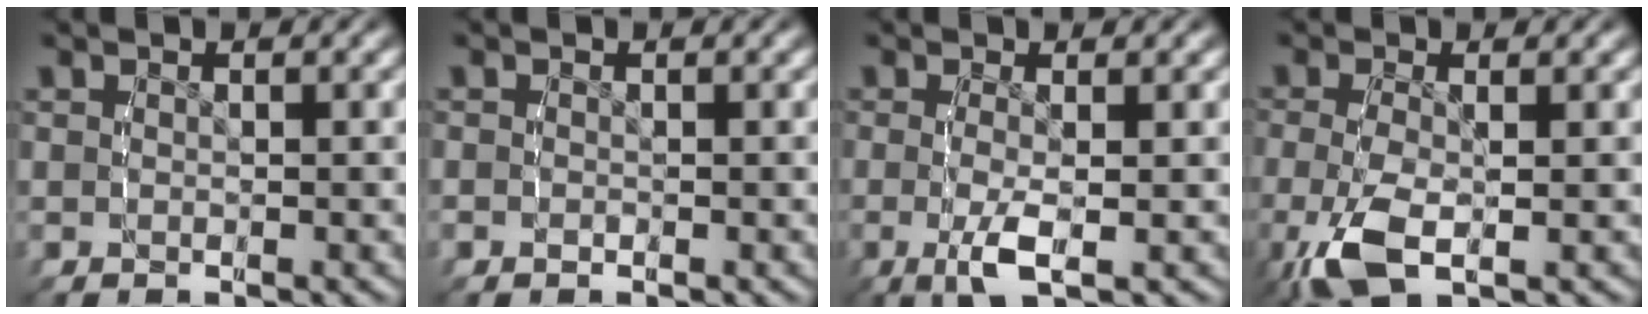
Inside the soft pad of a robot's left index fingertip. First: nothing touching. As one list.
[{"total": 0.6, "force": [-0.3, 0.5, 0.2], "torque": [-0.002, -0.001, -0.005]}, {"total": 3.3, "force": [-1.0, 0.6, 3.2], "torque": [-0.069, -0.019, -0.008]}, {"total": 4.9, "force": [-1.9, 2.0, 4.0], "torque": [-0.097, -0.021, -0.019]}]